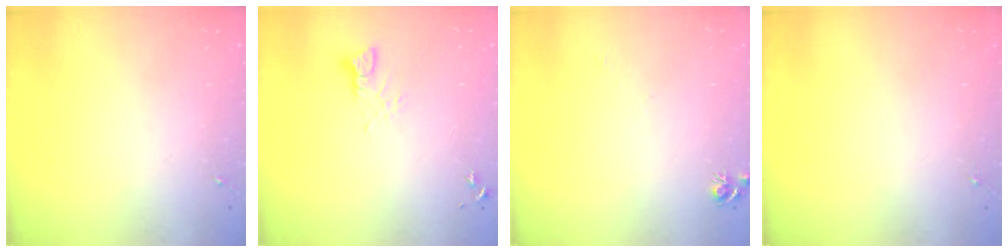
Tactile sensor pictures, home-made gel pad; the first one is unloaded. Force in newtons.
{"total": 3.2, "press": 3.2, "slide": 0.2}
{"total": 5.1, "press": 5.0, "slide": 0.7}
{"total": 0.0}